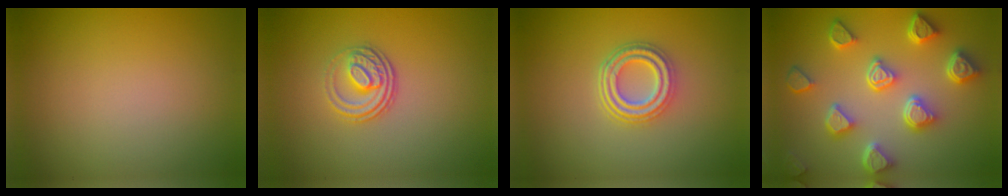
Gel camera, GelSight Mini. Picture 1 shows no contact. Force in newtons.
{"total": 3.3, "press": 2.4, "slide": 2.2}
{"total": 4.2, "press": 3.2, "slide": 2.8}
{"total": 6.9, "press": 5.6, "slide": 4.0}